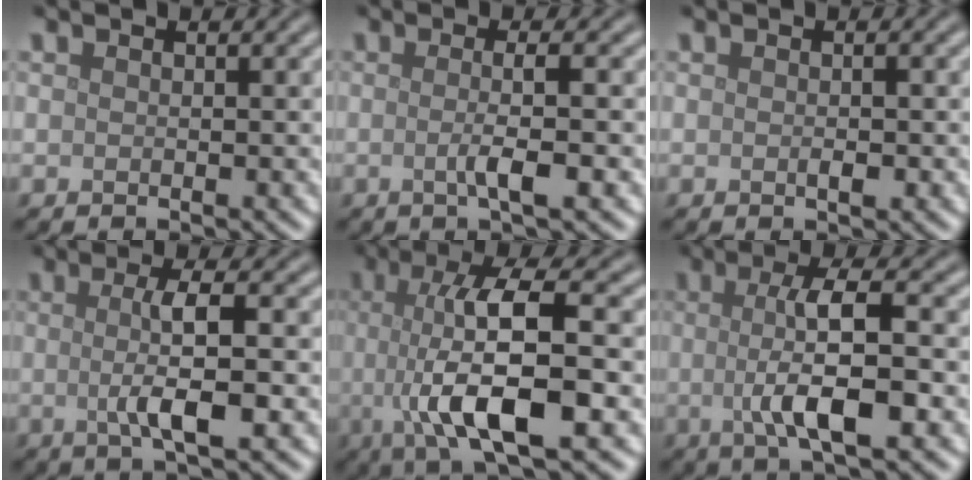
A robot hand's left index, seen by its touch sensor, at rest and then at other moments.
{"total": 3.0, "force": [-0.3, 0.6, 2.9], "torque": [-0.046, -0.005, -0.009]}
{"total": 1.0, "force": [-0.2, 0.4, 1.0], "torque": [-0.016, -0.001, -0.001]}
{"total": 4.6, "force": [-0.2, 0.9, 4.5], "torque": [-0.076, -0.002, -0.006]}
{"total": 9.9, "force": [-0.9, 2.8, 9.4], "torque": [-0.151, -0.001, -0.016]}
{"total": 6.4, "force": [-0.5, 1.5, 6.2], "torque": [-0.102, -0.001, -0.011]}